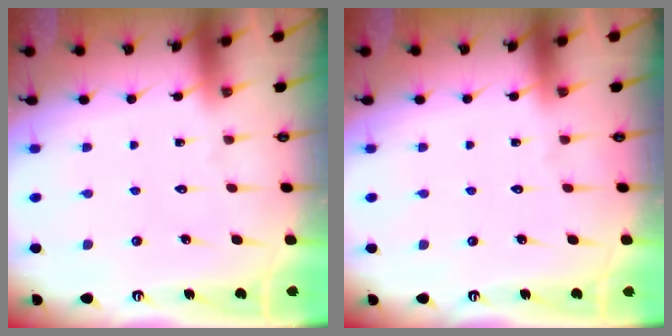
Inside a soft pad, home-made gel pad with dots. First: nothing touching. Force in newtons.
{"total": 0.0}